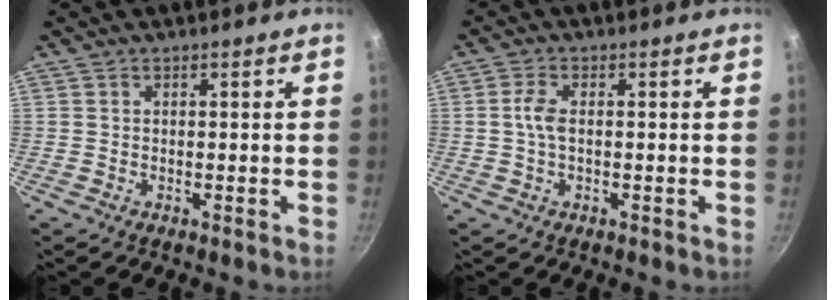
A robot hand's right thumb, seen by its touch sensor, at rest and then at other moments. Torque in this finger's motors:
{"motor_torque": [0.50, 0.80, 0.58, 0.23, 0.22]}